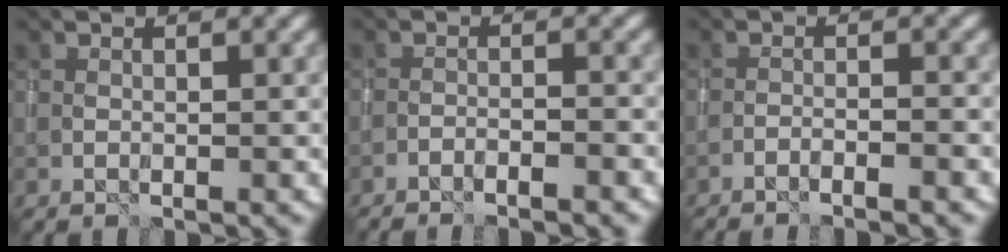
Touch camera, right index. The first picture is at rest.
{"total": 3.2, "force": [-2.8, 0.4, 1.4], "torque": [-0.020, 0.007, -0.047]}
{"total": 2.9, "force": [-2.5, 0.4, 1.4], "torque": [-0.021, 0.007, -0.046]}